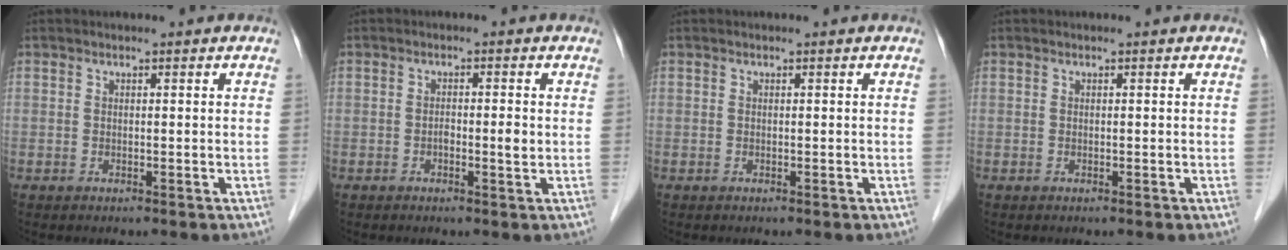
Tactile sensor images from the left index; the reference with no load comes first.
{"total": 2.0, "force": [-0.3, 0.5, 1.9], "torque": [-0.032, 0.002, -0.006]}
{"total": 0.0}
{"total": 0.0}